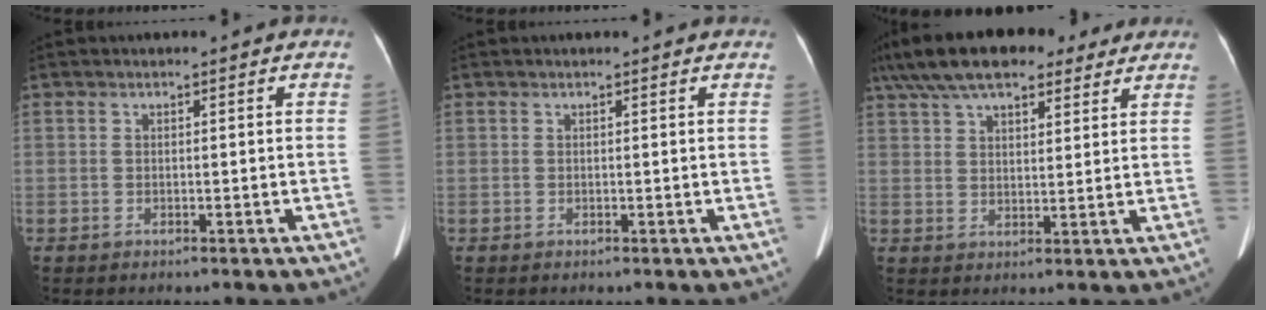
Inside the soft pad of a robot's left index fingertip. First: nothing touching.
{"total": 1.4, "force": [1.3, 0.2, 0.3], "torque": [-0.011, 0.005, 0.006]}
{"total": 18.0, "force": [13.5, 6.4, 10.0], "torque": [-0.191, 0.065, 0.212]}